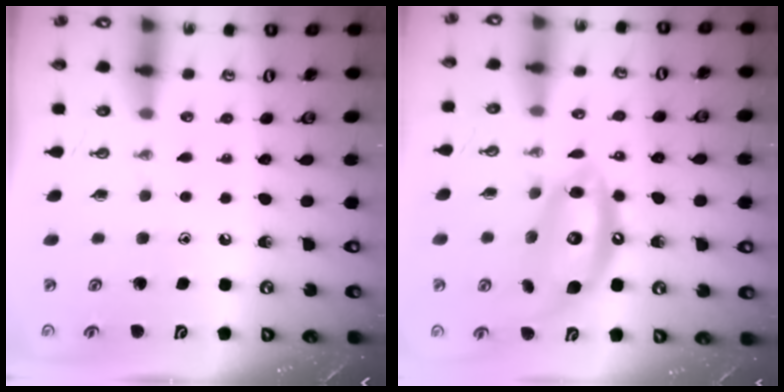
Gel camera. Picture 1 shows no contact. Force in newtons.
{"total": 13.5, "press": 13.4, "slide": 1.1}